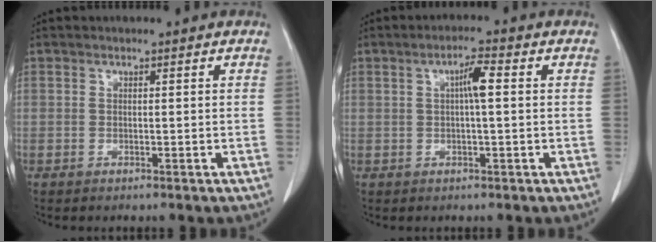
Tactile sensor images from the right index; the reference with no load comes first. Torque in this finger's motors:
{"motor_torque": [0.32, 0.09, 0.08, 0.04]}